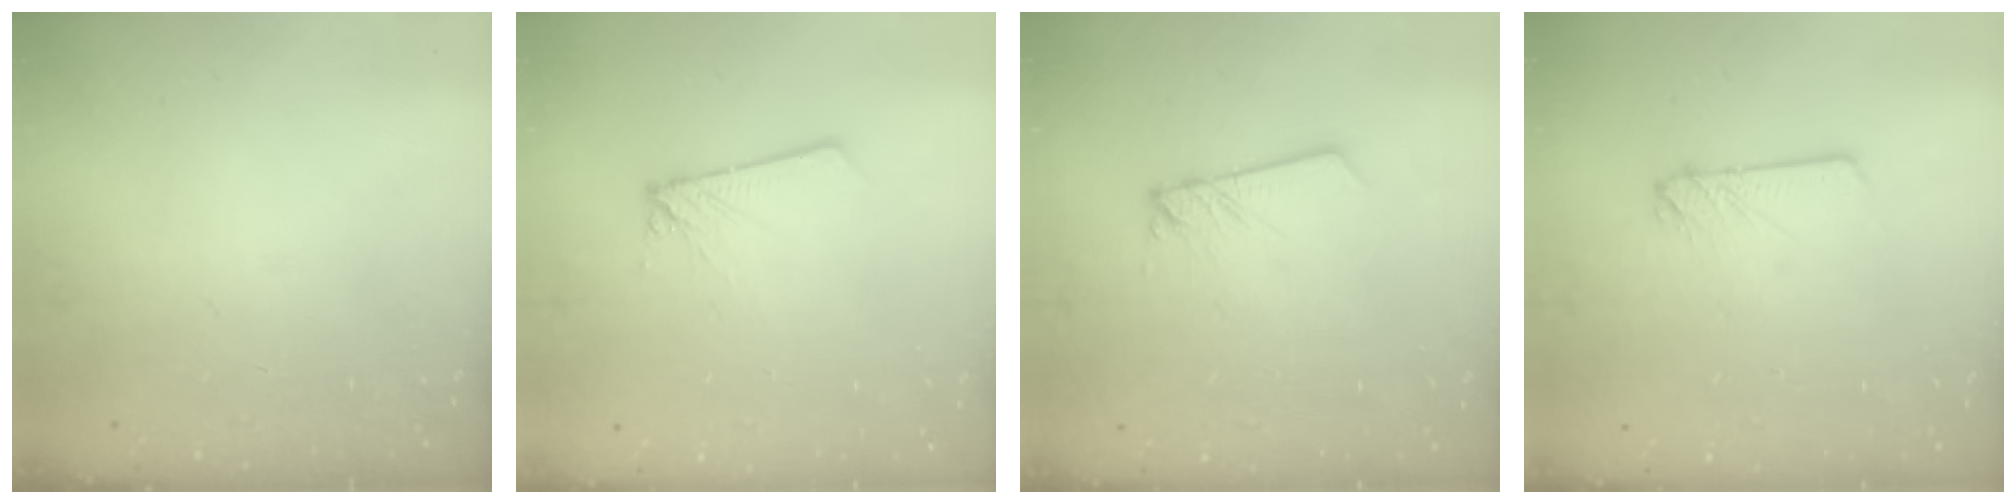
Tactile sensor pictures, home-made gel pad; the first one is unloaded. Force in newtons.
{"total": 1.8, "press": 1.8, "slide": 0.2}
{"total": 1.9, "press": 1.9, "slide": 0.2}
{"total": 2.9, "press": 2.9, "slide": 0.4}